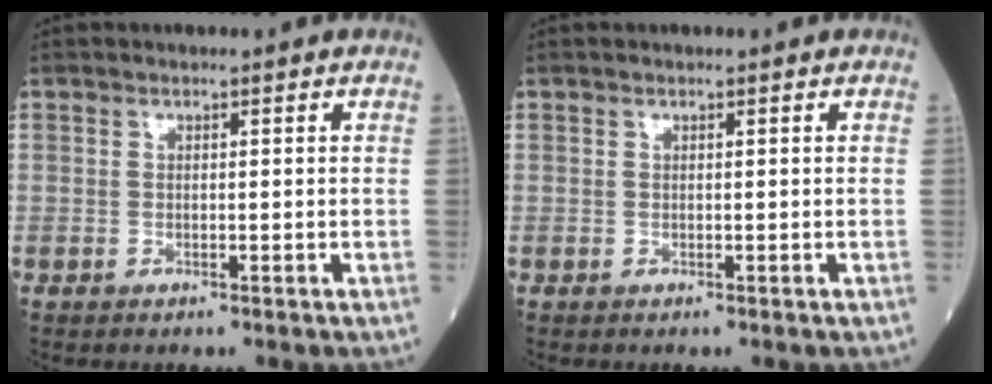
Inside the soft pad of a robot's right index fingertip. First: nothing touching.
{"total": 0.0}